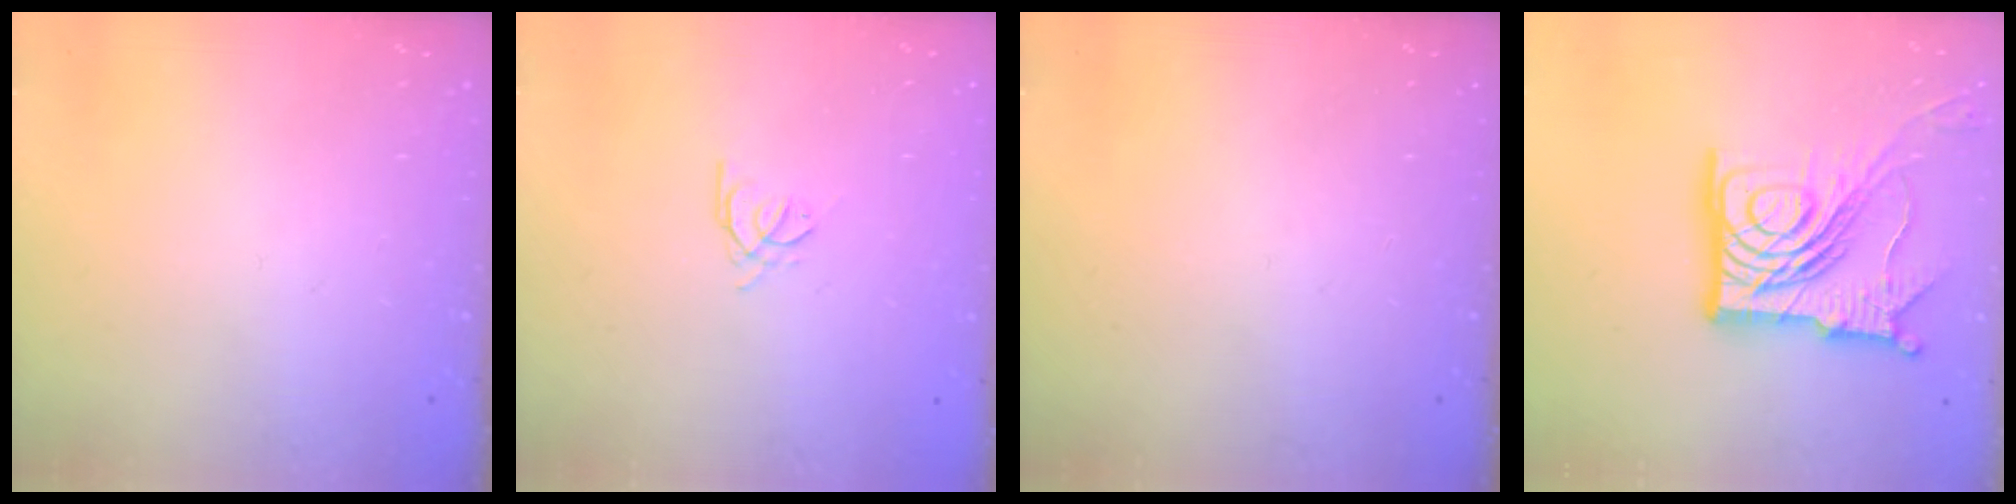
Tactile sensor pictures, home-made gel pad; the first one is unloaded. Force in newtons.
{"total": 1.4, "press": 1.3, "slide": 0.3}
{"total": 0.0}
{"total": 21.5, "press": 21.4, "slide": 2.4}